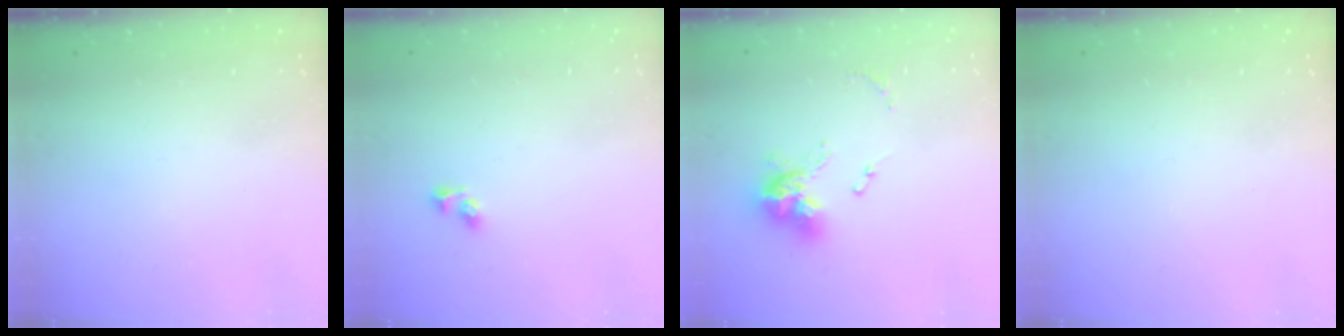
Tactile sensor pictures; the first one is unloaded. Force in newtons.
{"total": 4.6, "press": 4.3, "slide": 1.8}
{"total": 12.6, "press": 12.5, "slide": 1.4}
{"total": 0.0}